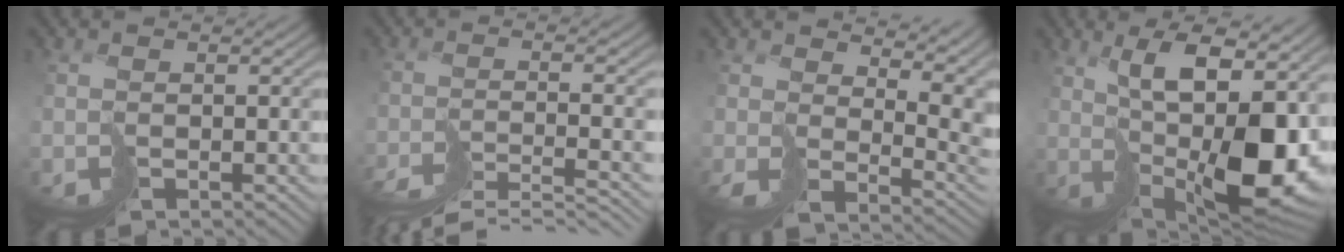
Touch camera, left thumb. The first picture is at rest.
{"total": 7.4, "force": [-6.6, -0.2, 3.3], "torque": [-0.040, 0.003, -0.100]}
{"total": 10.7, "force": [5.8, 5.6, 7.0], "torque": [-0.125, -0.011, 0.131]}
{"total": 13.1, "force": [2.9, 5.0, 11.7], "torque": [-0.166, -0.004, 0.065]}